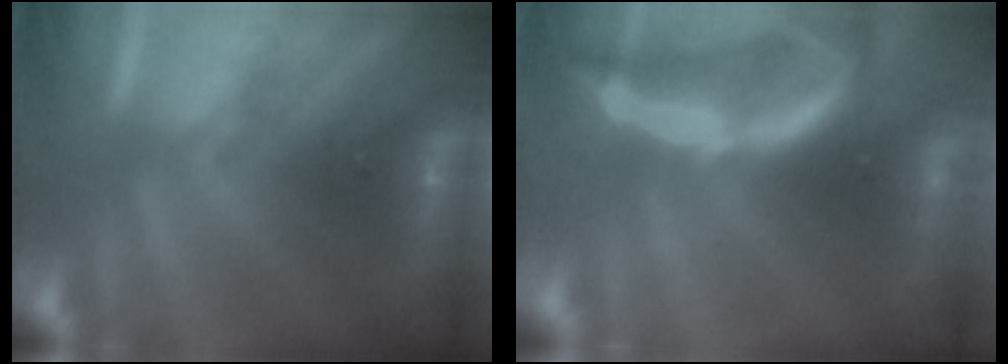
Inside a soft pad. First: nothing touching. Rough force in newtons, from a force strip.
{"total": 2.0}